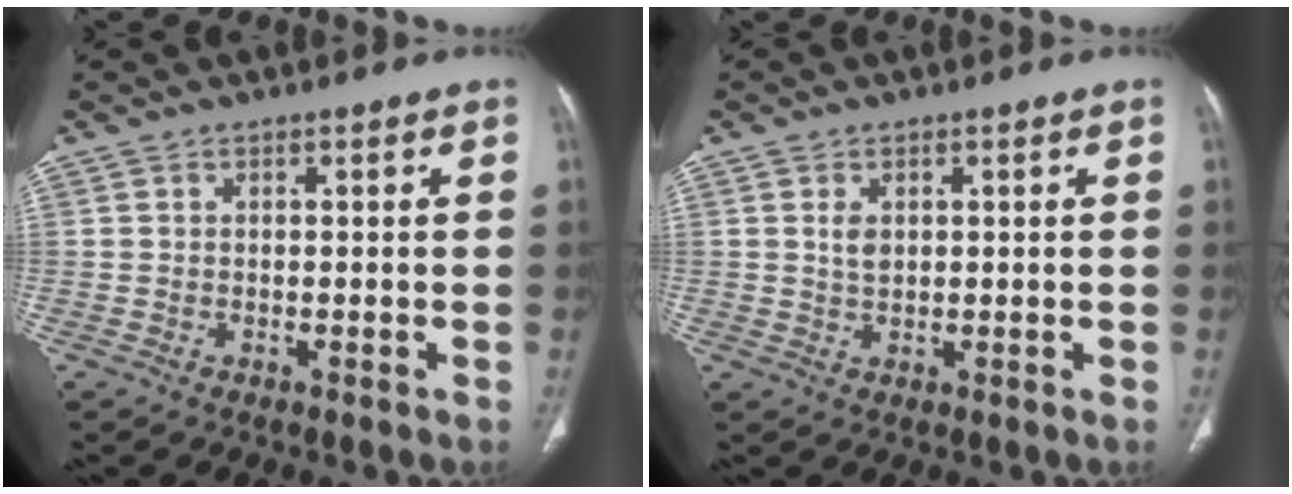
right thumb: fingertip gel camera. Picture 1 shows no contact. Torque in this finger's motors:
{"motor_torque": [-0.20, -0.05, 0.30, -0.15, 0.10]}